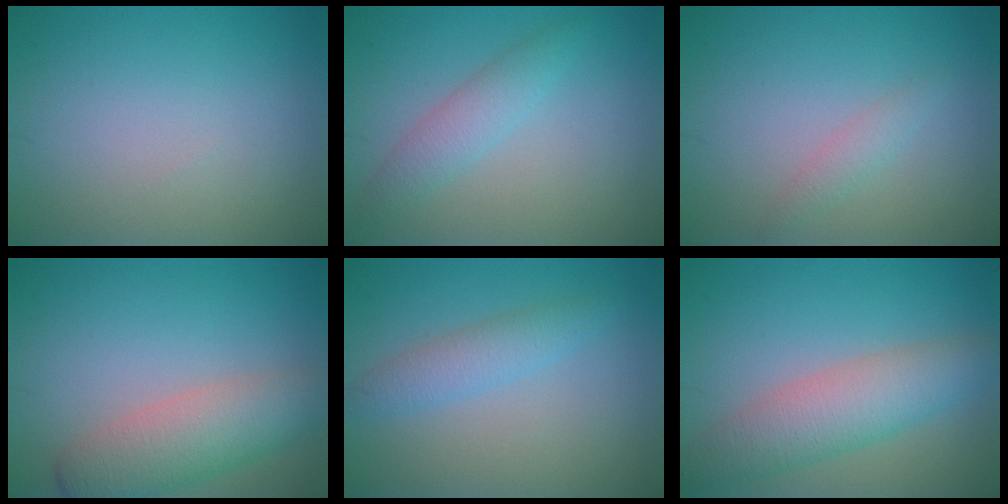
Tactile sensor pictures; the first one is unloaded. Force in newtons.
{"total": 2.5, "press": 2.5, "slide": 0.1}
{"total": 1.3, "press": 1.3, "slide": 0.1}
{"total": 4.5, "press": 4.5, "slide": 0.3}
{"total": 2.5, "press": 2.5, "slide": 0.1}
{"total": 5.3, "press": 5.3, "slide": 0.1}